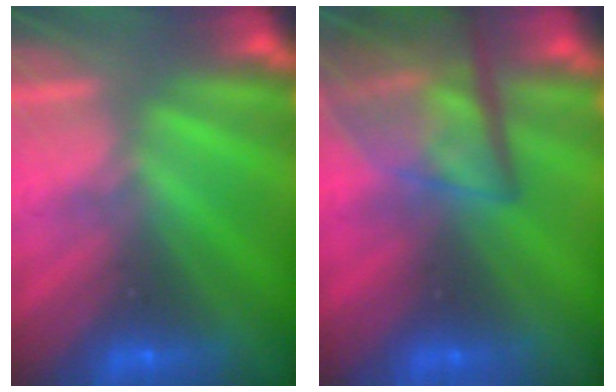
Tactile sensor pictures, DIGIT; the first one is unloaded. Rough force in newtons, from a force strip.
{"total": 6.8}